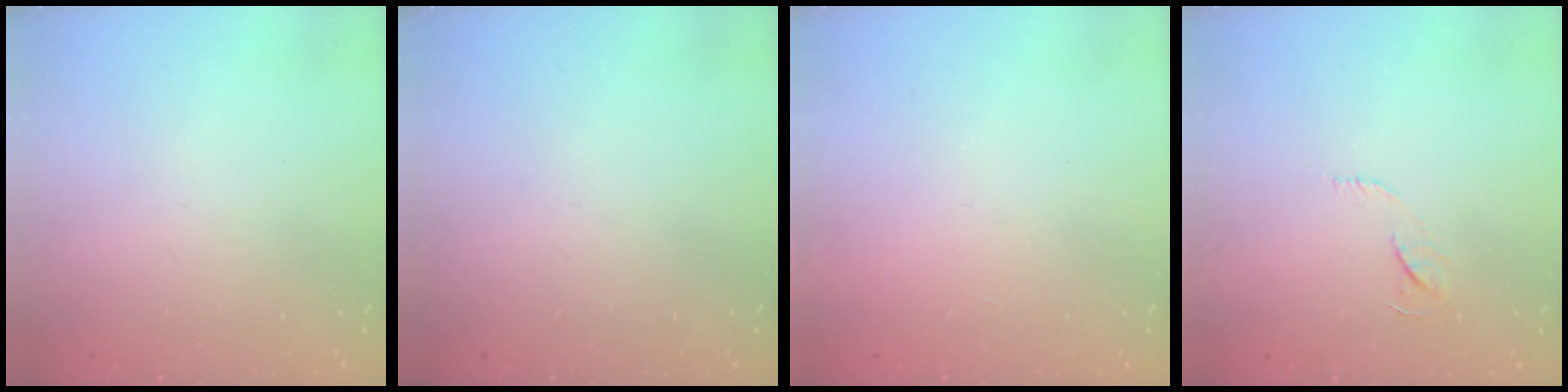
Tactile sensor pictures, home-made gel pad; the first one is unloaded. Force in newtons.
{"total": 0.0}
{"total": 1.6, "press": 1.6, "slide": 0.1}
{"total": 6.1, "press": 6.1, "slide": 0.3}